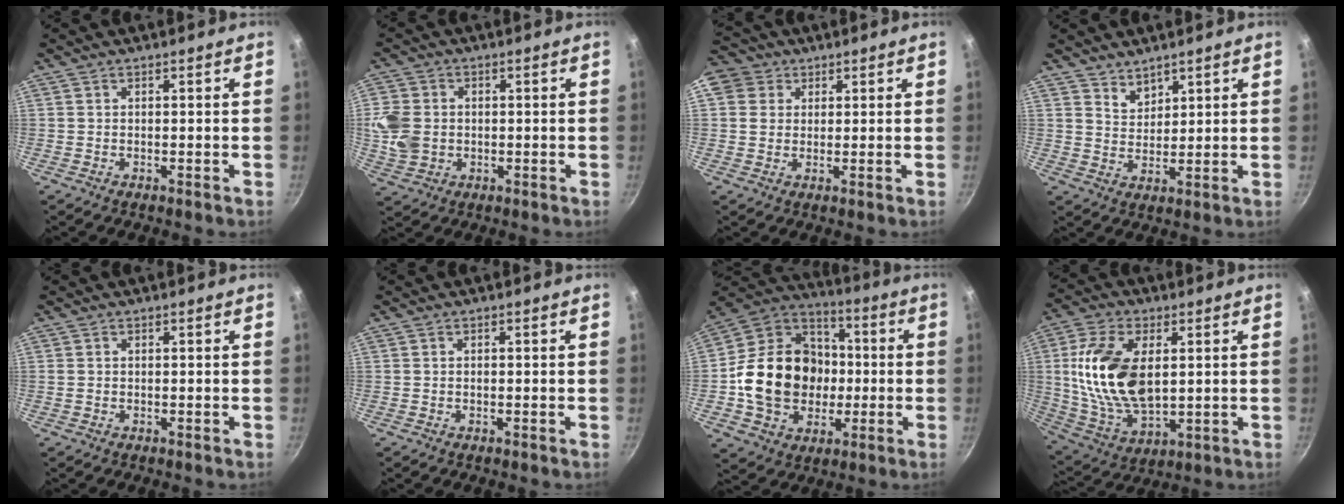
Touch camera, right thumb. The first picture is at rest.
{"total": 8.5, "force": [-0.1, 7.0, 4.8], "torque": [-0.085, 0.000, -0.004]}
{"total": 8.2, "force": [2.9, 7.1, 3.0], "torque": [-0.037, 0.007, 0.042]}
{"total": 4.0, "force": [3.2, 2.2, 1.1], "torque": [-0.007, -0.019, 0.061]}
{"total": 0.7, "force": [0.0, 0.5, 0.4], "torque": [-0.007, 0.002, 0.000]}
{"total": 0.6, "force": [0.0, 0.4, 0.4], "torque": [-0.007, 0.003, -0.001]}
{"total": 21.8, "force": [-1.8, 17.8, 12.3], "torque": [-0.185, 0.040, -0.028]}
{"total": 18.3, "force": [2.8, 10.5, 14.8], "torque": [-0.273, -0.009, 0.061]}